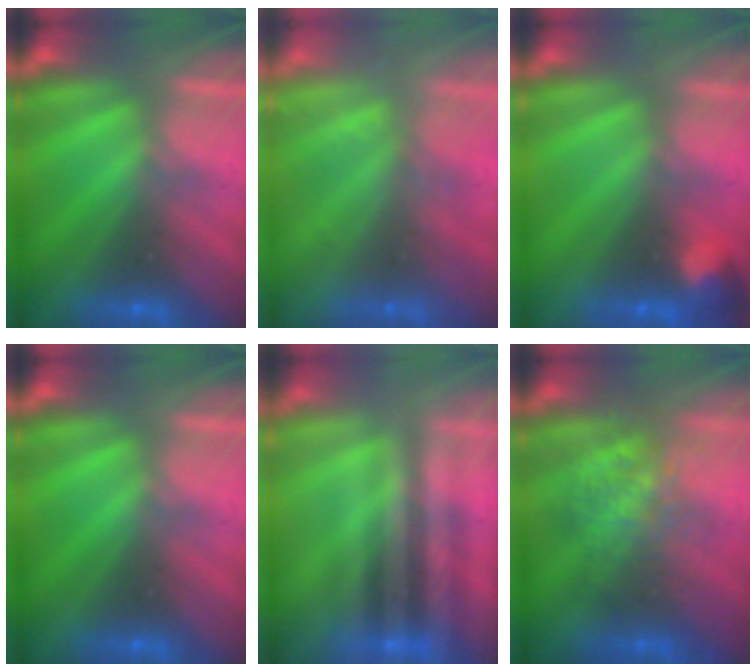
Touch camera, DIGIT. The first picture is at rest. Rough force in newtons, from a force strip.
{"total": 2.1}
{"total": 2.8}
{"total": 0.0}
{"total": 2.2}
{"total": 2.2}